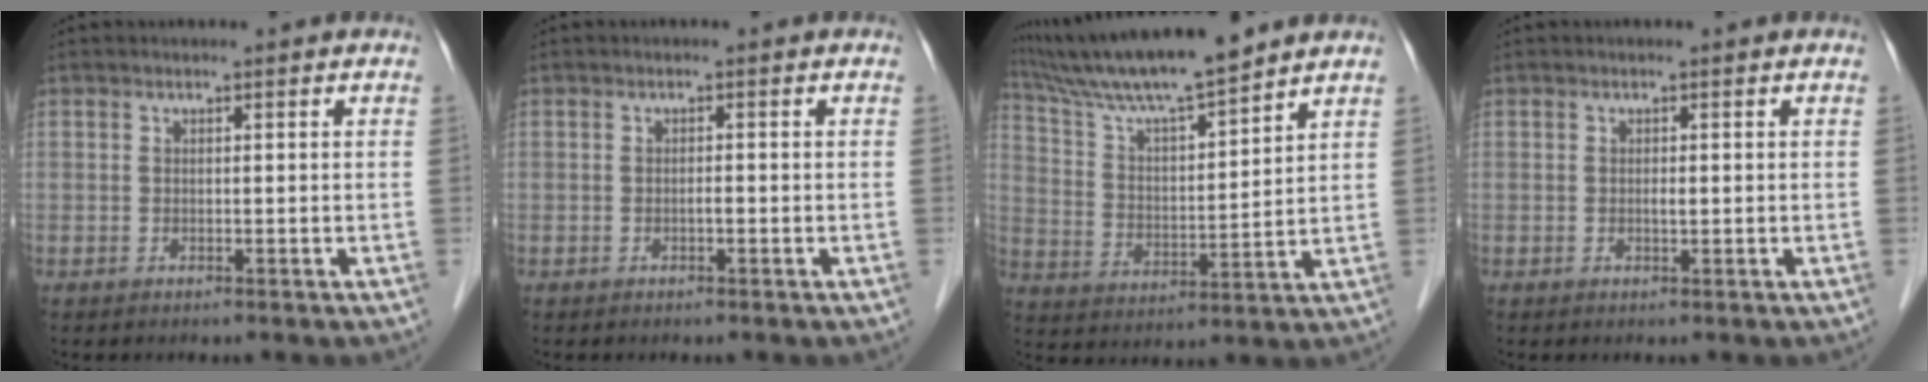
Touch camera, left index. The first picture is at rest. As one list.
[{"total": 0.6, "force": [-0.3, 0.1, 0.5], "torque": [-0.009, 0.000, -0.006]}, {"total": 13.9, "force": [12.3, -0.2, 6.4], "torque": [-0.123, 0.010, 0.223]}, {"total": 0.7, "force": [0.0, 0.2, 0.7], "torque": [-0.012, -0.002, -0.001]}]